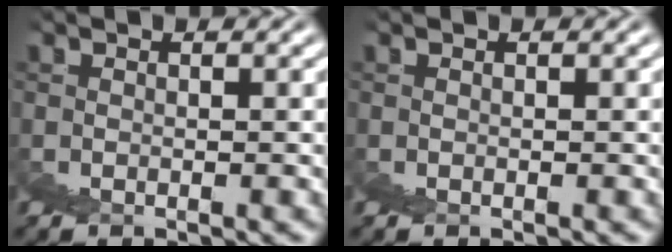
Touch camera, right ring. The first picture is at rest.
{"total": 0.0}